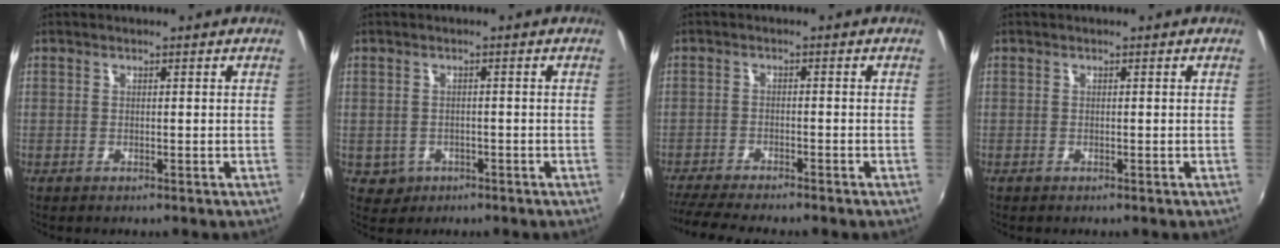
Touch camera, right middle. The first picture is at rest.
{"total": 3.4, "force": [-1.1, 3.1, 0.9], "torque": [-0.027, -0.002, -0.009]}
{"total": 8.8, "force": [-7.9, 0.5, 3.8], "torque": [-0.095, -0.026, -0.128]}
{"total": 0.0}